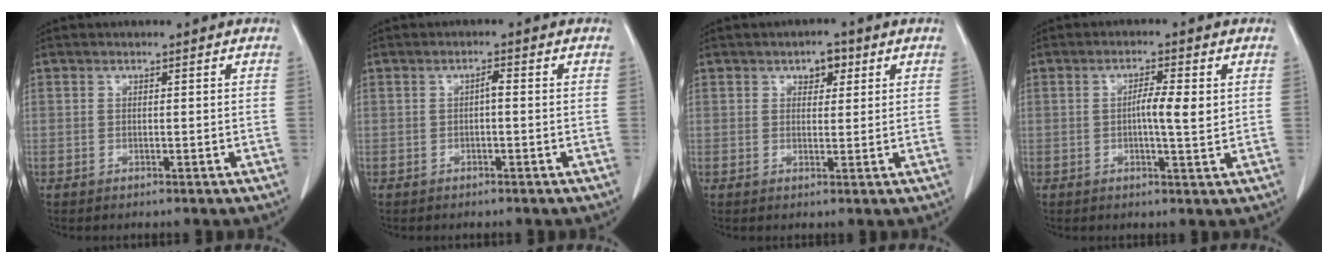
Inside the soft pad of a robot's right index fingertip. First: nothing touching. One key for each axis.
{"total": 1.2, "fx": -0.1, "fy": 0.3, "fz": 1.2, "tx": -0.020, "ty": 0.003, "tz": -0.003}
{"total": 2.8, "fx": 1.5, "fy": 1.6, "fz": 1.8, "tx": -0.022, "ty": 0.006, "tz": 0.020}
{"total": 4.4, "fx": 0.4, "fy": 0.5, "fz": 4.4, "tx": -0.073, "ty": 0.001, "tz": 0.004}